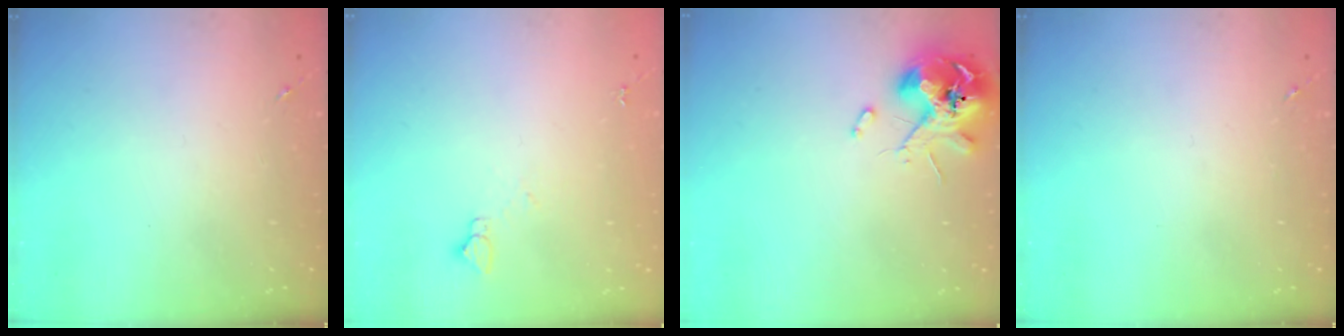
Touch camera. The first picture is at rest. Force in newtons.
{"total": 3.1, "press": 3.1, "slide": 0.3}
{"total": 10.5, "press": 10.4, "slide": 1.6}
{"total": 0.0}